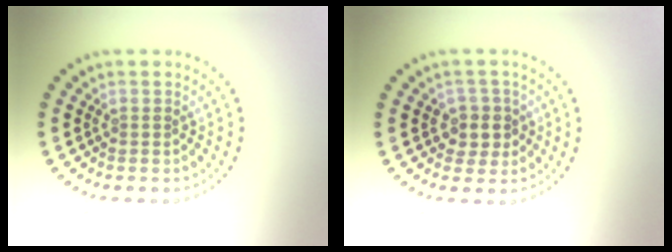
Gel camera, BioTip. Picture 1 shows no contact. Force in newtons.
{"total": 2.2, "press": 2.0, "slide": 1.0}